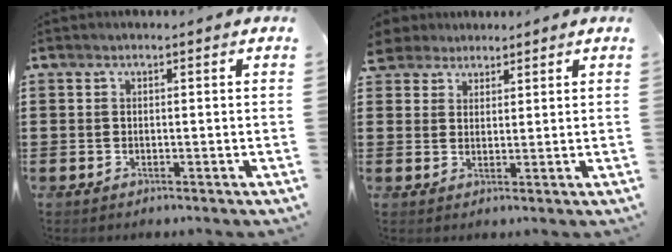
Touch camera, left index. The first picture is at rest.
{"total": 3.1, "force": [2.6, 1.7, 0.0], "torque": [-0.013, 0.007, 0.049]}